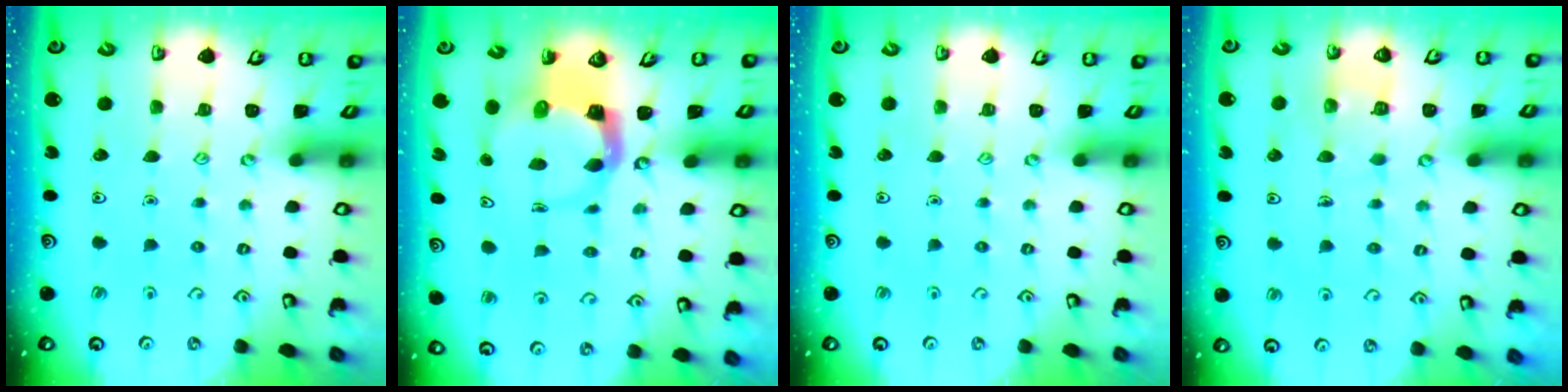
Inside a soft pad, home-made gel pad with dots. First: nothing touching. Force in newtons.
{"total": 3.8, "press": 3.7, "slide": 0.6}
{"total": 0.0}
{"total": 4.3, "press": 4.3, "slide": 0.3}